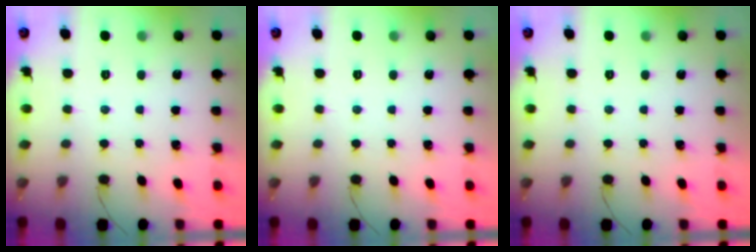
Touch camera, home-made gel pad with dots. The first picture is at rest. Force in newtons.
{"total": 0.0}
{"total": 0.0}